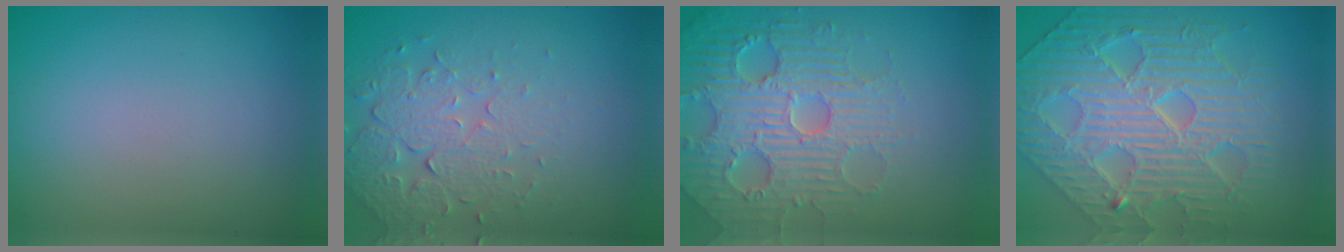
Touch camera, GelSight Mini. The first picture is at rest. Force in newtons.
{"total": 5.1, "press": 3.5, "slide": 3.7}
{"total": 5.3, "press": 5.2, "slide": 1.2}
{"total": 8.4, "press": 6.9, "slide": 4.9}